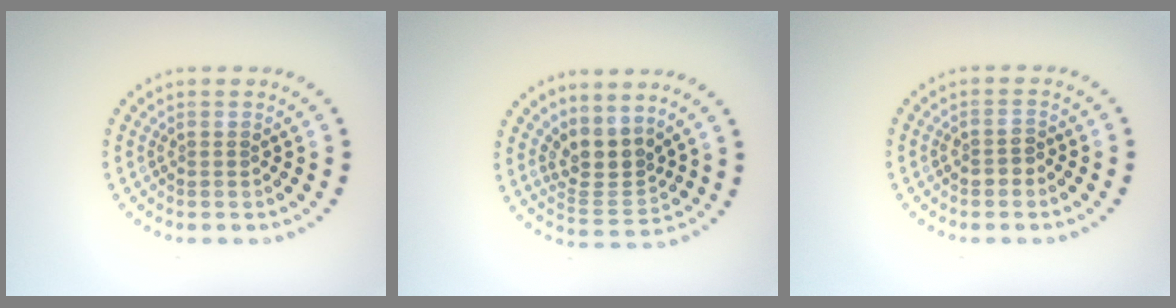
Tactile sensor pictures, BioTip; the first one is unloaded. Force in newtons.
{"total": 3.2, "press": 2.4, "slide": 2.0}
{"total": 1.4, "press": 1.3, "slide": 0.5}